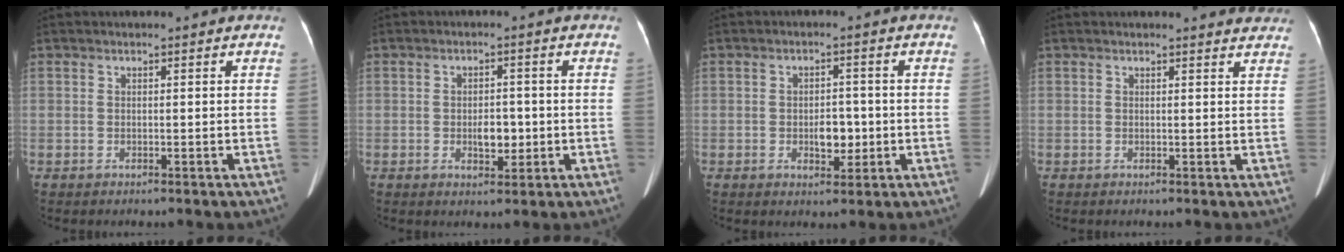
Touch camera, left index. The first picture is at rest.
{"total": 3.6, "force": [-0.7, 2.0, 2.9], "torque": [-0.045, 0.002, -0.005]}
{"total": 3.9, "force": [-0.8, 2.3, 3.1], "torque": [-0.045, 0.003, -0.007]}
{"total": 4.3, "force": [4.3, 0.6, 0.5], "torque": [-0.001, -0.009, 0.027]}